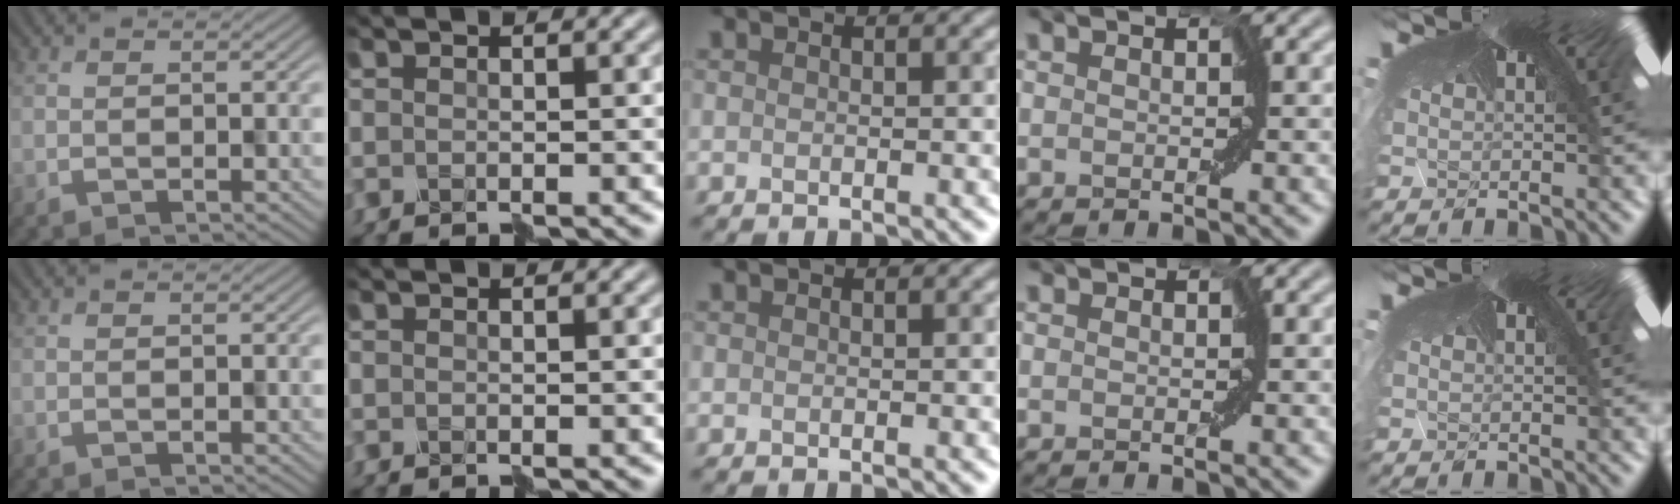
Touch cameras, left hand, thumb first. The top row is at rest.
{}